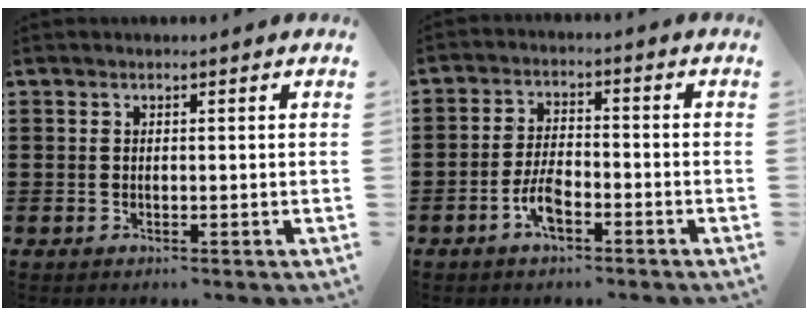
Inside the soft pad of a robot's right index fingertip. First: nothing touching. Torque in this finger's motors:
{"motor_torque": [1.91, 0.22, 0.57, 0.09]}